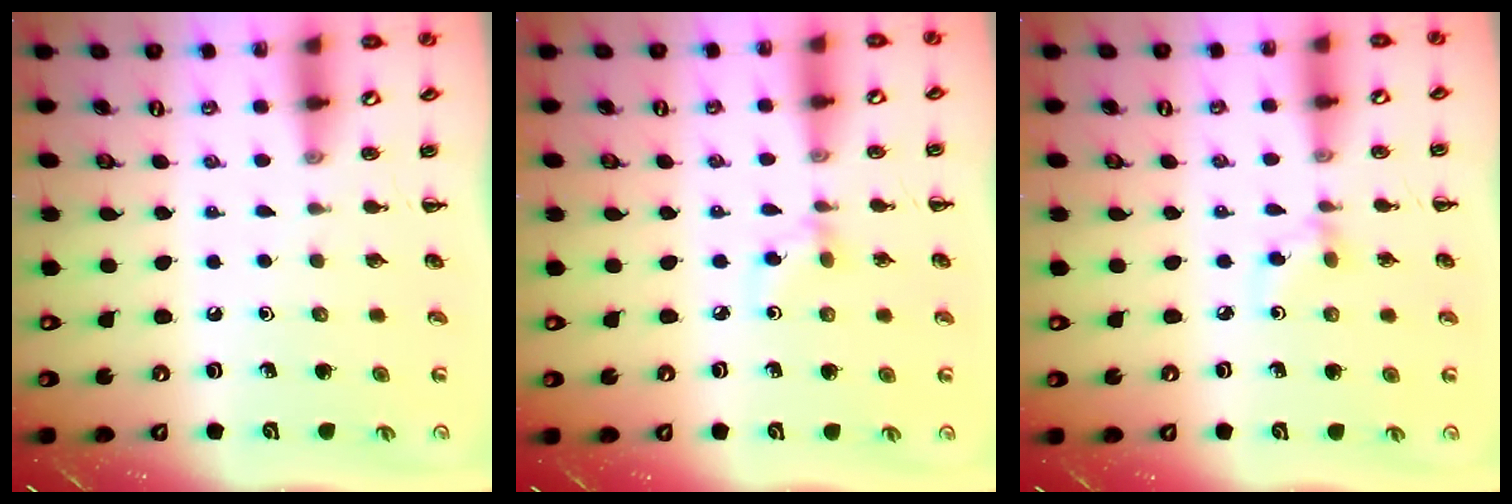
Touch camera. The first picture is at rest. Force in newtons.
{"total": 3.4, "press": 3.1, "slide": 1.3}
{"total": 3.4, "press": 3.1, "slide": 1.3}